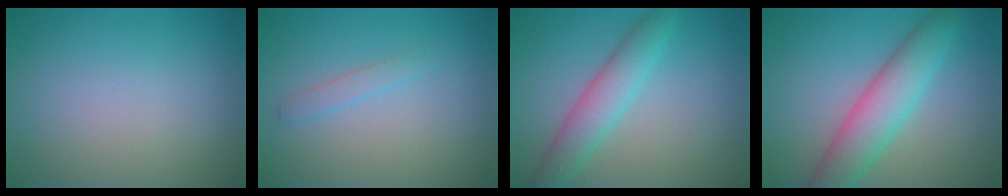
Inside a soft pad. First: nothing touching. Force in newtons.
{"total": 1.0, "press": 1.0, "slide": 0.1}
{"total": 3.8, "press": 3.8, "slide": 0.2}
{"total": 5.6, "press": 5.6, "slide": 0.2}